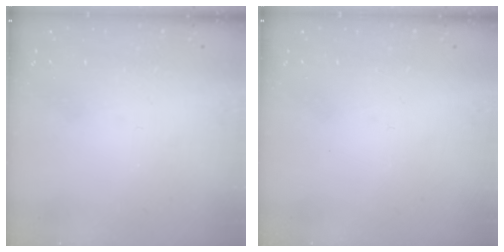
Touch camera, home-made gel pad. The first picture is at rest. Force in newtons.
{"total": 0.0}